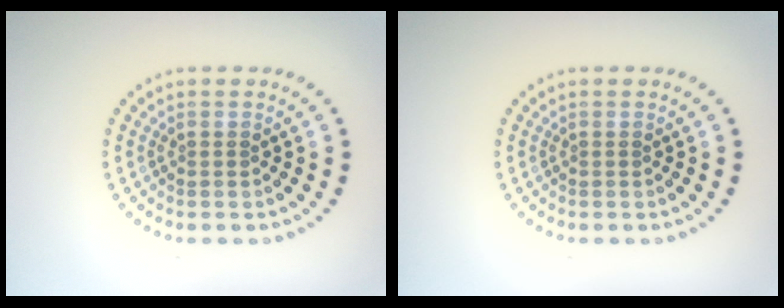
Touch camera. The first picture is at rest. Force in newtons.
{"total": 0.0}